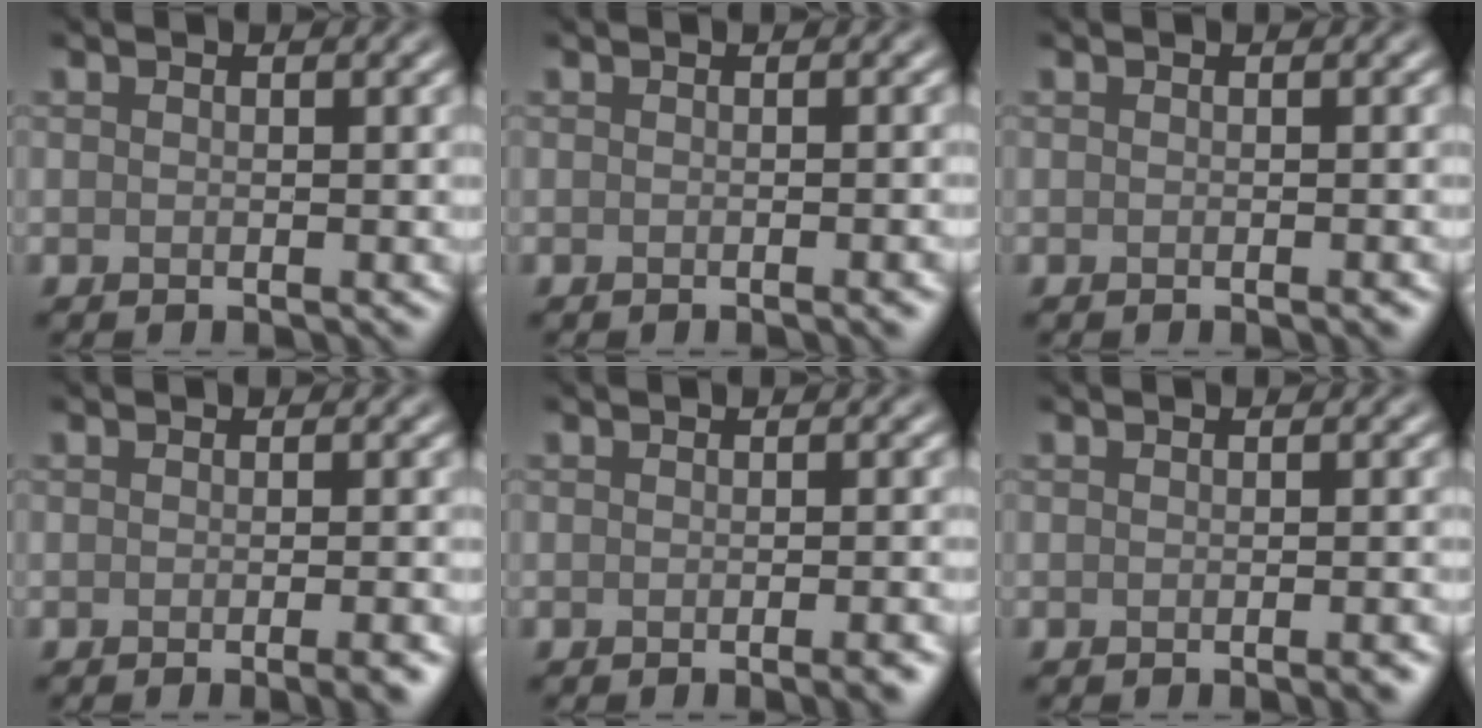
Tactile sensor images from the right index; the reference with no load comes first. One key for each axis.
{"total": 1.7, "fx": -0.6, "fy": 0.4, "fz": 1.5, "tx": -0.009, "ty": 0.001, "tz": -0.008}
{"total": 0.8, "fx": -0.4, "fy": 0.2, "fz": 0.7, "tx": -0.006, "ty": 0.002, "tz": -0.006}
{"total": 3.0, "fx": -1.3, "fy": 0.9, "fz": 2.6, "tx": -0.014, "ty": 0.002, "tz": -0.018}
{"total": 2.4, "fx": -1.1, "fy": 0.7, "fz": 2.1, "tx": -0.013, "ty": 0.000, "tz": -0.016}
{"total": 1.7, "fx": -0.8, "fy": 0.4, "fz": 1.5, "tx": -0.009, "ty": 0.001, "tz": -0.011}